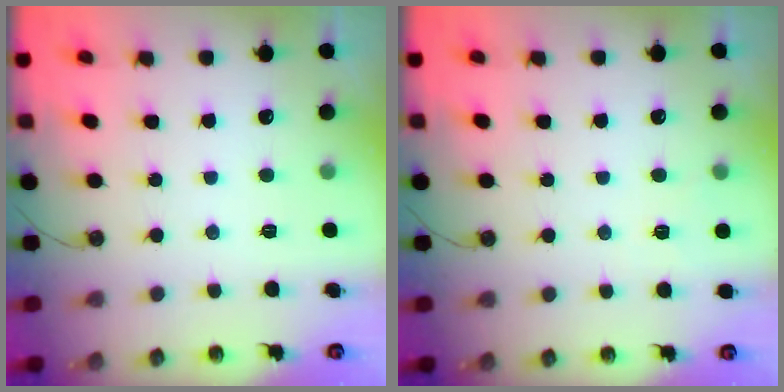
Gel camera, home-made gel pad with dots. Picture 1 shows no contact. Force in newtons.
{"total": 2.9, "press": 2.9, "slide": 0.2}